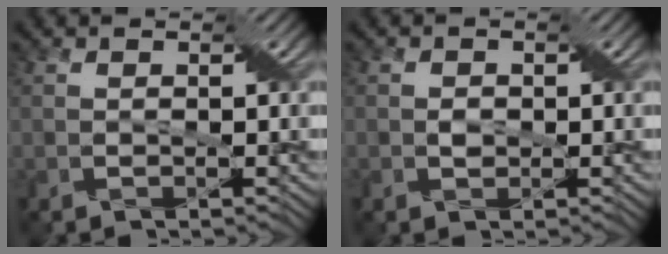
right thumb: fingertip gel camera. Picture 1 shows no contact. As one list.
[{"total": 1.2, "force": [-0.1, 1.0, 0.6], "torque": [-0.014, -0.003, -0.004]}]